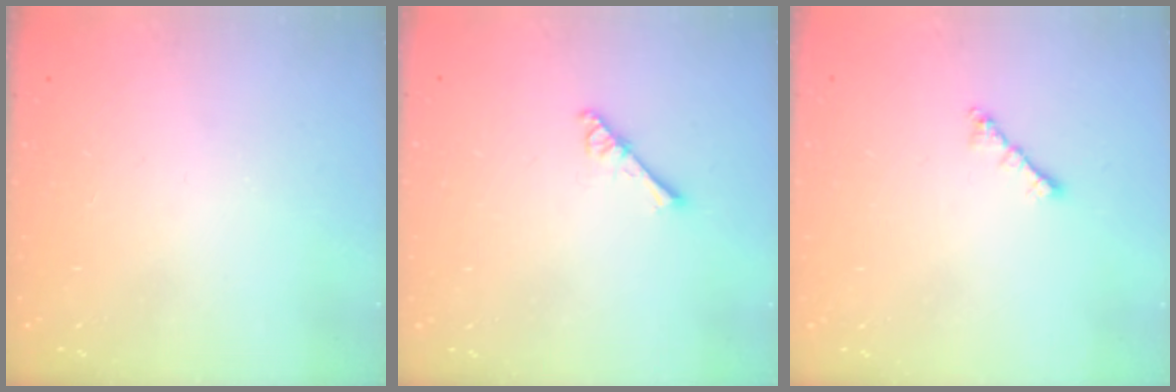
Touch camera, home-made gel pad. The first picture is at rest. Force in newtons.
{"total": 2.5, "press": 2.5, "slide": 0.3}
{"total": 2.0, "press": 1.9, "slide": 0.6}